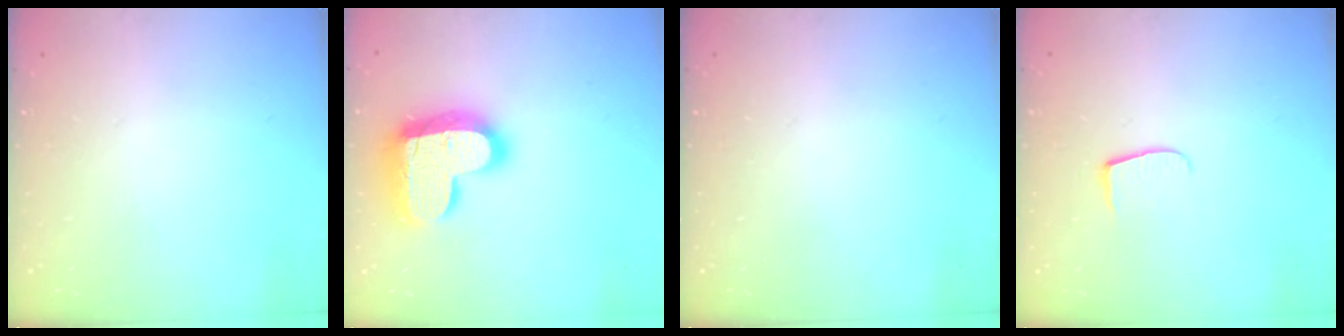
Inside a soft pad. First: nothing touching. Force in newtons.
{"total": 23.7, "press": 23.7, "slide": 1.6}
{"total": 0.0}
{"total": 5.2, "press": 5.2, "slide": 0.7}